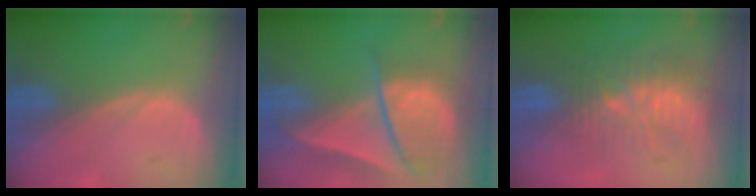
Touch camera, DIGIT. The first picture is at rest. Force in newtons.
{"total": 9.6, "press": 8.2, "slide": 4.9}
{"total": 10.1, "press": 9.0, "slide": 4.5}